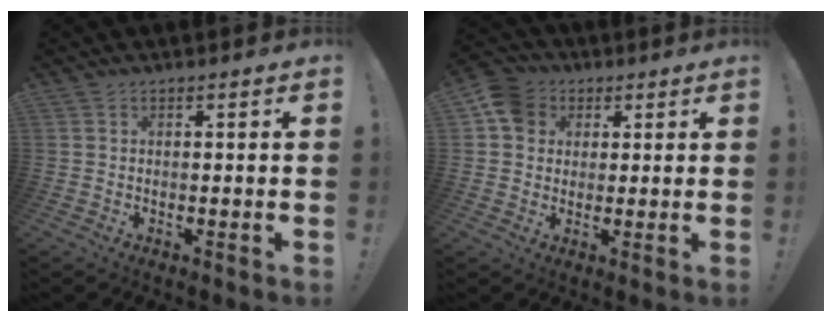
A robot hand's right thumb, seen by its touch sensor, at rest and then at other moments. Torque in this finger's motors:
{"motor_torque": [0.68, 0.72, 0.09, 0.24, 0.05]}